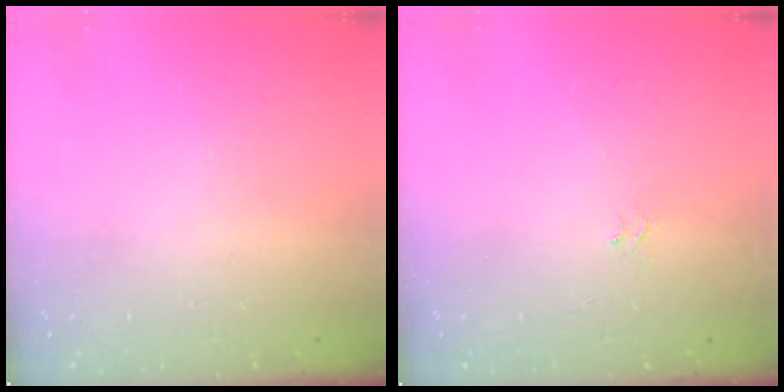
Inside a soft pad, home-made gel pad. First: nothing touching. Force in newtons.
{"total": 3.7, "press": 3.7, "slide": 0.4}